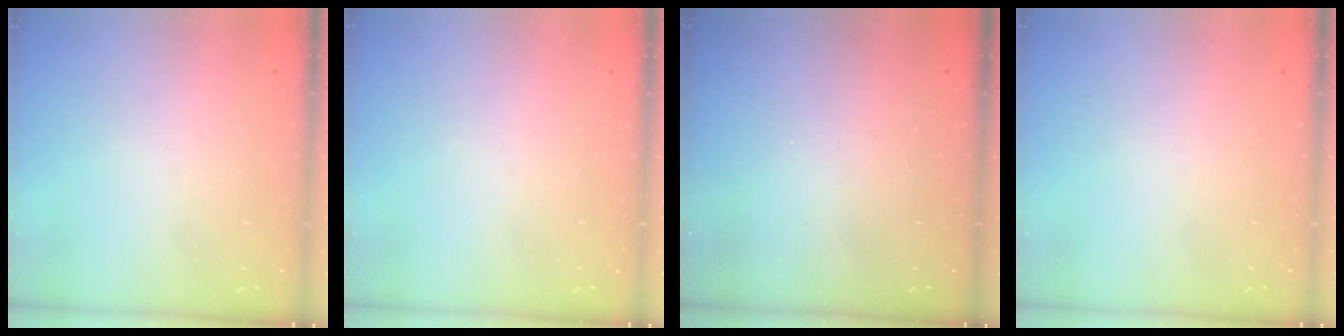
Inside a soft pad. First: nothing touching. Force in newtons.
{"total": 0.0}
{"total": 2.1, "press": 2.1, "slide": 0.4}
{"total": 0.0}